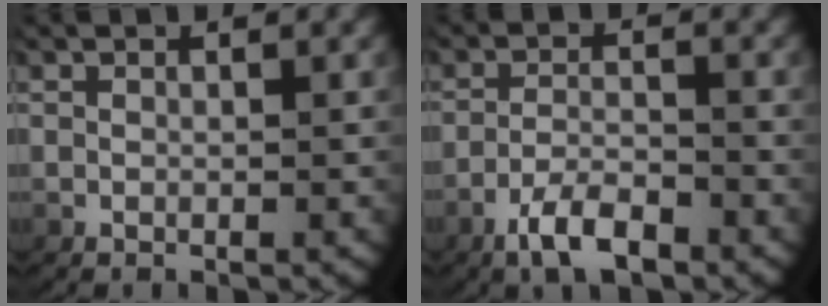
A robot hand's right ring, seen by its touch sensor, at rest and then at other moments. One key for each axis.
{"total": 4.1, "fx": -2.9, "fy": 1.6, "fz": 2.5, "tx": -0.045, "ty": -0.006, "tz": -0.049}